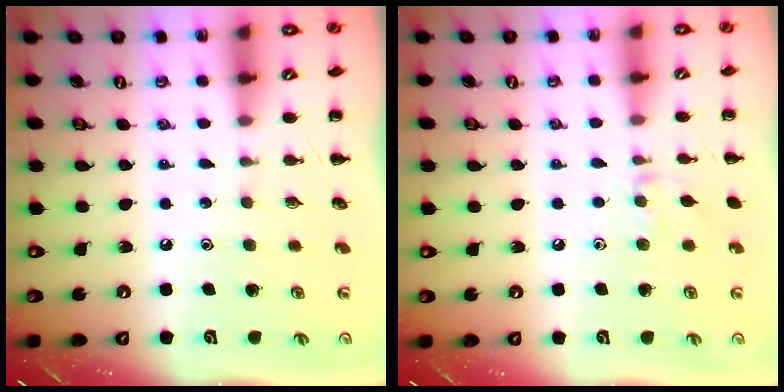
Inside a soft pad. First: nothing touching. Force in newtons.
{"total": 7.0, "press": 6.9, "slide": 1.3}